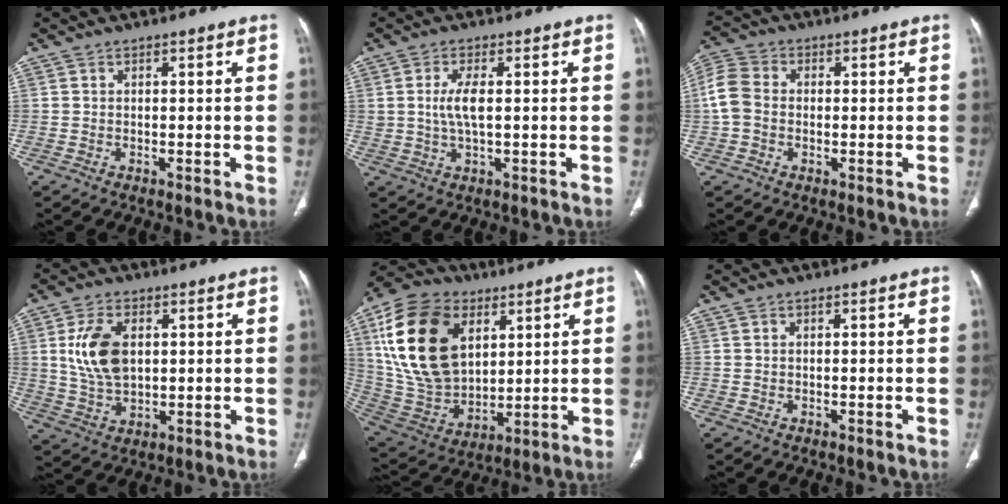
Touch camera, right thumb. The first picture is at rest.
{"total": 4.6, "force": [0.5, 1.6, 4.3], "torque": [-0.098, -0.002, 0.013]}
{"total": 6.8, "force": [0.0, 5.3, 4.2], "torque": [-0.092, 0.021, -0.010]}
{"total": 10.3, "force": [2.1, 6.3, 7.9], "torque": [-0.149, -0.007, 0.048]}
{"total": 23.8, "force": [7.6, 15.6, 16.3], "torque": [-0.296, -0.019, 0.148]}
{"total": 0.0}